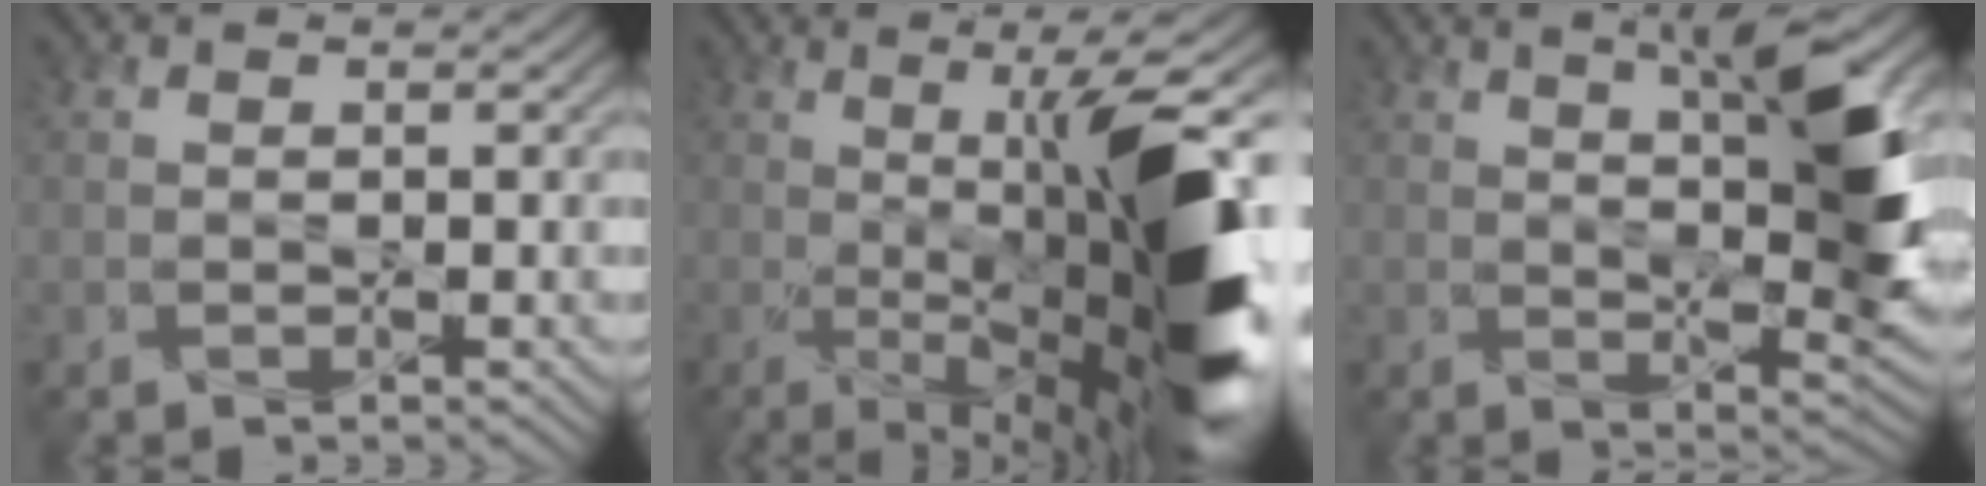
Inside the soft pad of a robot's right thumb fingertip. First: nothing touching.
{"total": 16.4, "force": [-1.6, 4.1, 15.8], "torque": [-0.227, -0.001, -0.012]}
{"total": 10.5, "force": [3.1, 2.6, 9.7], "torque": [-0.150, 0.000, 0.054]}